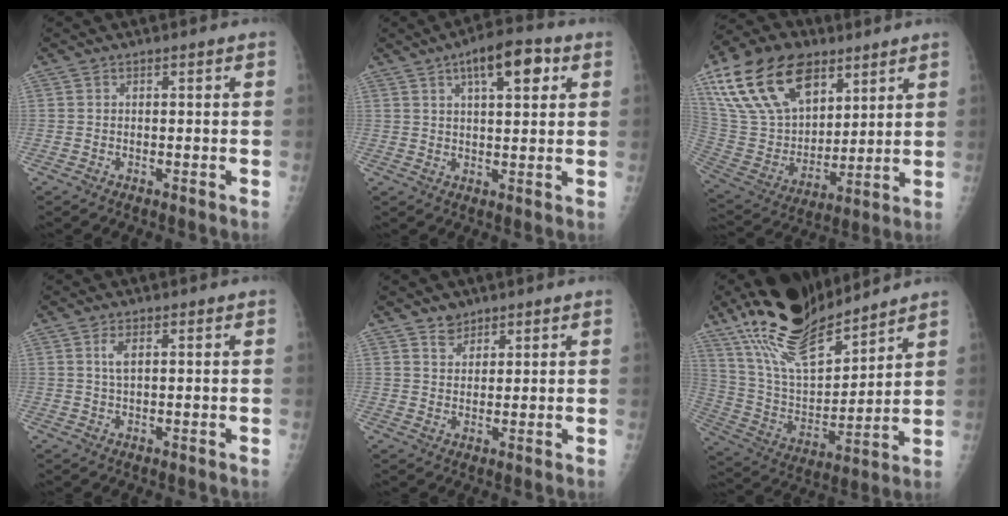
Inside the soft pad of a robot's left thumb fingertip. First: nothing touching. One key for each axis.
{"total": 9.6, "fx": 4.3, "fy": 3.6, "fz": 7.7, "tx": -0.100, "ty": -0.001, "tz": 0.062}
{"total": 24.0, "fx": 13.1, "fy": 14.2, "fz": 14.2, "tx": -0.255, "ty": -0.026, "tz": 0.245}
{"total": 2.4, "fx": 0.8, "fy": 1.0, "fz": 2.0, "tx": -0.041, "ty": 0.000, "tz": 0.016}
{"total": 3.3, "fx": 2.4, "fy": 2.1, "fz": 0.7, "tx": 0.006, "ty": -0.018, "tz": 0.042}
{"total": 21.0, "fx": 15.9, "fy": 7.3, "fz": 11.7, "tx": -0.175, "ty": -0.070, "tz": 0.296}